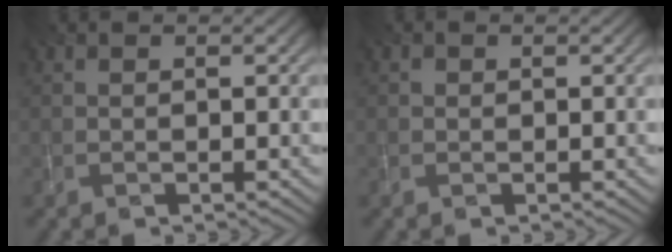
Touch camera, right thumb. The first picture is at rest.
{"total": 0.5, "force": [0.0, 0.5, 0.1], "torque": [0.001, -0.003, -0.003]}